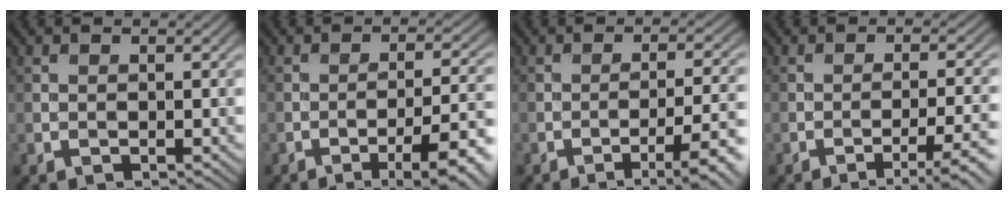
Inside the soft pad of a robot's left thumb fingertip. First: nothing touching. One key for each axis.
{"total": 9.4, "fx": -5.2, "fy": 2.2, "fz": 7.6, "tx": -0.120, "ty": 0.006, "tz": -0.065}
{"total": 7.4, "fx": -3.7, "fy": 1.7, "fz": 6.1, "tx": -0.100, "ty": 0.000, "tz": -0.046}
{"total": 6.1, "fx": -3.2, "fy": 1.3, "fz": 5.0, "tx": -0.081, "ty": 0.000, "tz": -0.040}